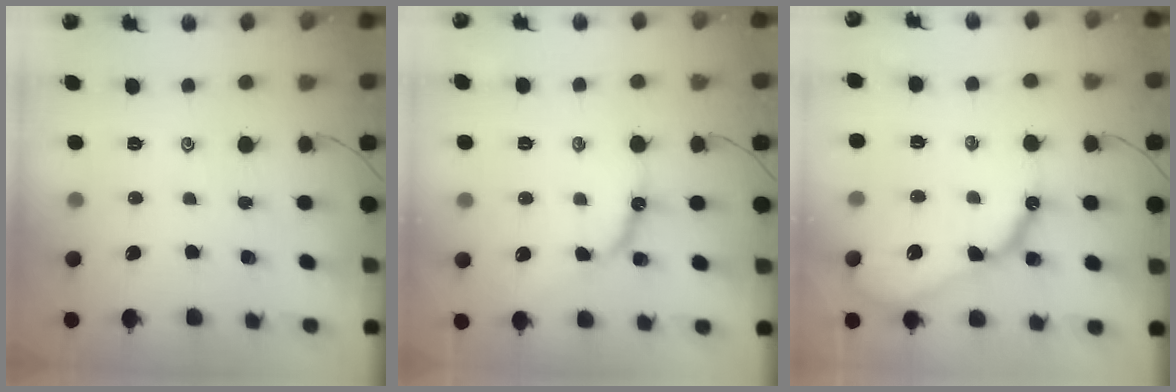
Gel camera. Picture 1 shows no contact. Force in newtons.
{"total": 10.8, "press": 10.8, "slide": 1.0}
{"total": 13.1, "press": 13.1, "slide": 1.2}